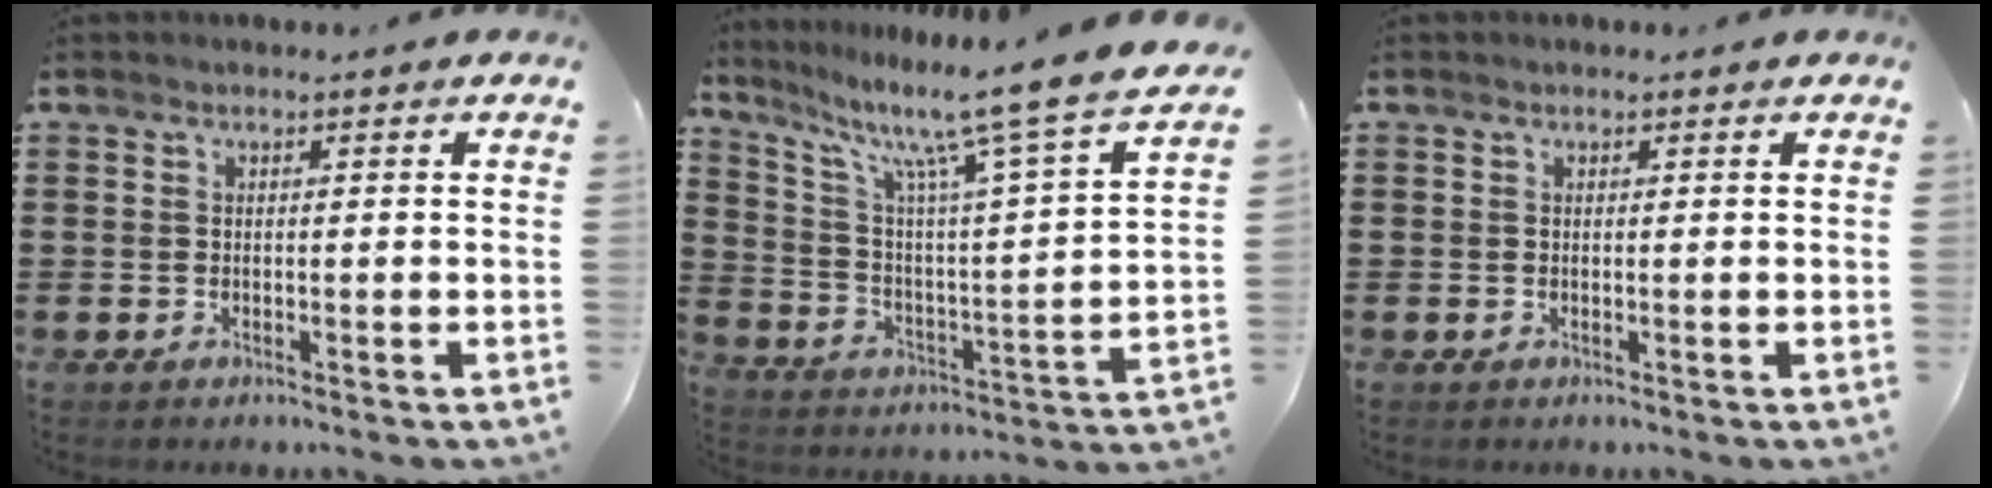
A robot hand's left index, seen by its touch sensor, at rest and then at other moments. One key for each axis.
{"total": 11.5, "fx": 9.2, "fy": -0.6, "fz": 6.9, "tx": -0.144, "ty": -0.080, "tz": 0.135}
{"total": 0.7, "fx": 0.2, "fy": 0.6, "fz": 0.1, "tx": -0.003, "ty": 0.004, "tz": 0.004}